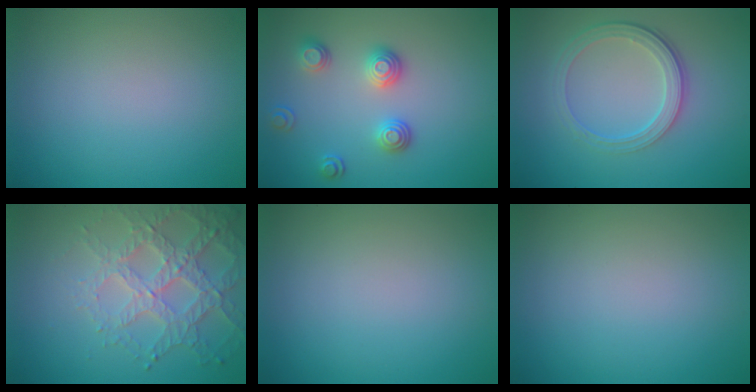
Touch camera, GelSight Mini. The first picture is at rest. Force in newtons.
{"total": 2.9, "press": 2.5, "slide": 1.5}
{"total": 4.0, "press": 2.9, "slide": 2.8}
{"total": 4.7, "press": 4.1, "slide": 2.2}
{"total": 0.0}
{"total": 0.0}